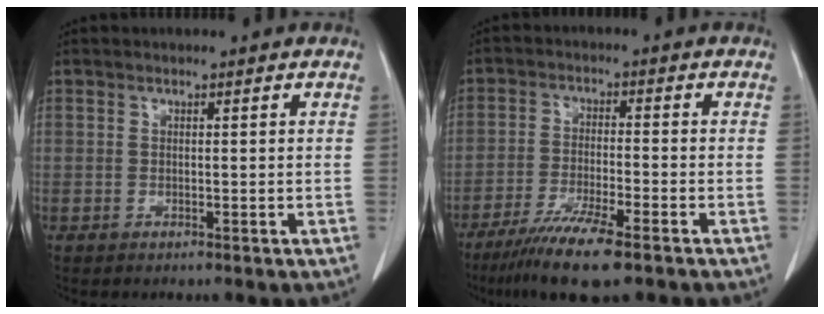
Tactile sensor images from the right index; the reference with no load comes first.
{"total": 9.8, "force": [-6.8, 0.6, 7.0], "torque": [-0.124, -0.026, -0.113]}